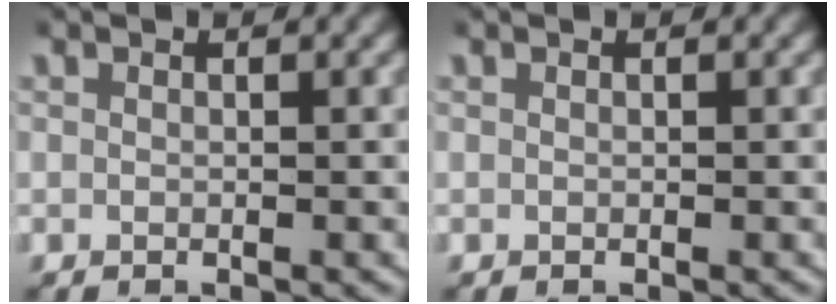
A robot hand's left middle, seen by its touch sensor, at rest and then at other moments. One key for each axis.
{"total": 0.0}